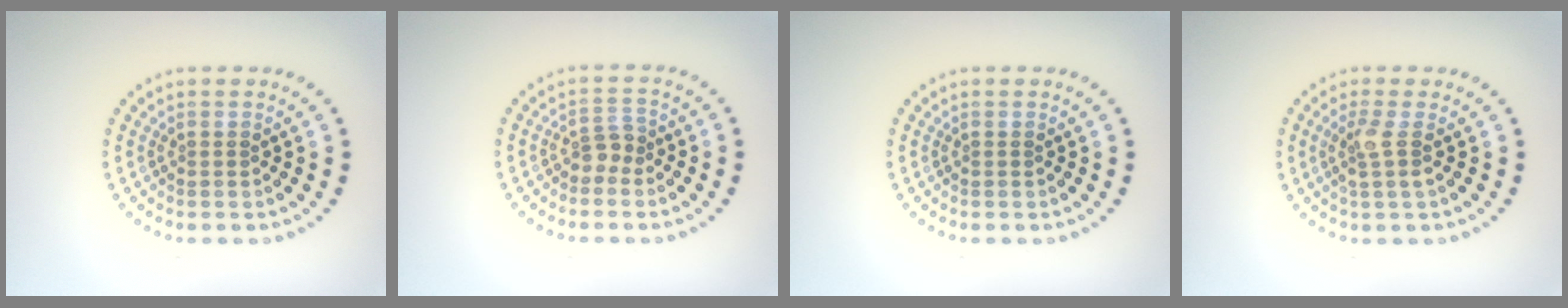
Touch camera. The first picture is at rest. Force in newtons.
{"total": 1.7, "press": 1.3, "slide": 1.1}
{"total": 0.0}
{"total": 1.9, "press": 1.5, "slide": 1.2}